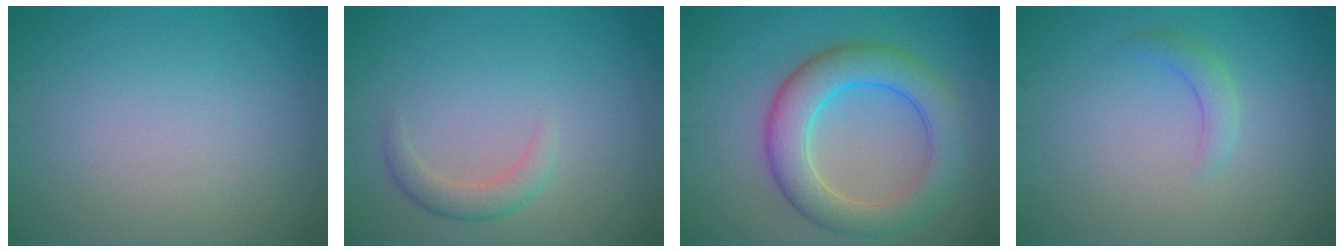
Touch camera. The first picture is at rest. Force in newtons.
{"total": 2.0, "press": 2.0, "slide": 0.1}
{"total": 6.8, "press": 6.8, "slide": 0.0}
{"total": 1.6, "press": 1.6, "slide": 0.1}